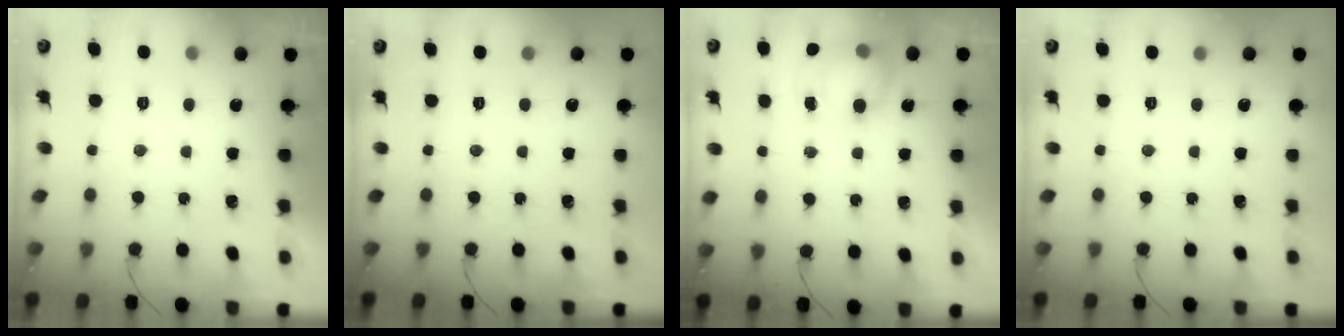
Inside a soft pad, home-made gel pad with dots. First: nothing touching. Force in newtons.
{"total": 0.0}
{"total": 11.9, "press": 9.6, "slide": 7.0}
{"total": 0.0}